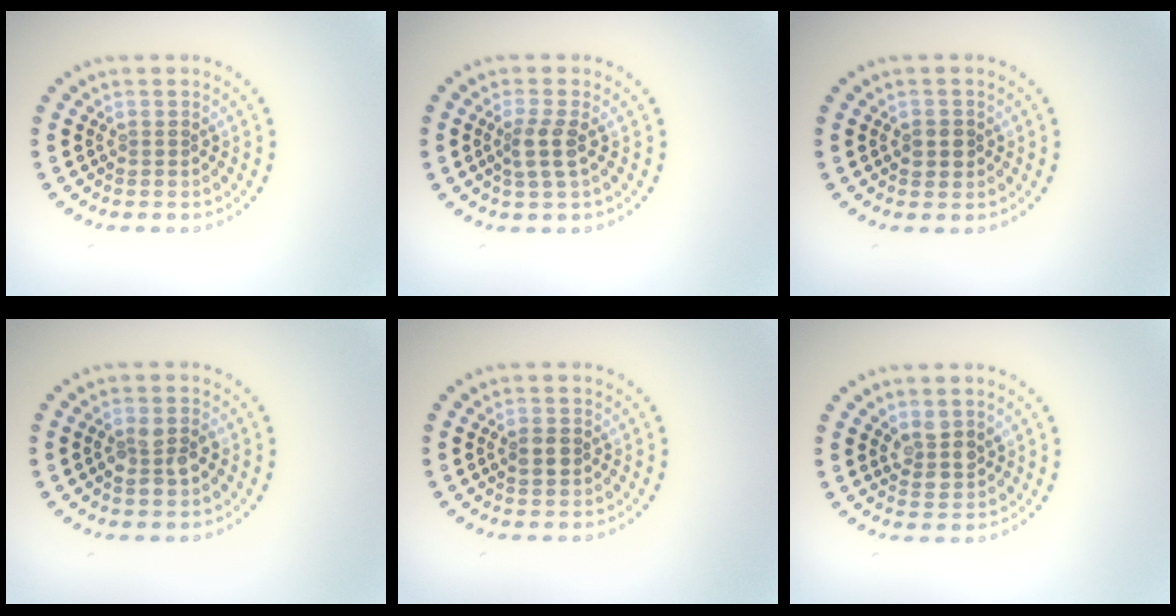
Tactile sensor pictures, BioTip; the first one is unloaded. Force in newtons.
{"total": 2.1, "press": 1.7, "slide": 1.1}
{"total": 1.5, "press": 1.4, "slide": 0.4}
{"total": 2.5, "press": 2.4, "slide": 0.4}
{"total": 1.6, "press": 1.6, "slide": 0.2}
{"total": 2.3, "press": 2.1, "slide": 1.1}